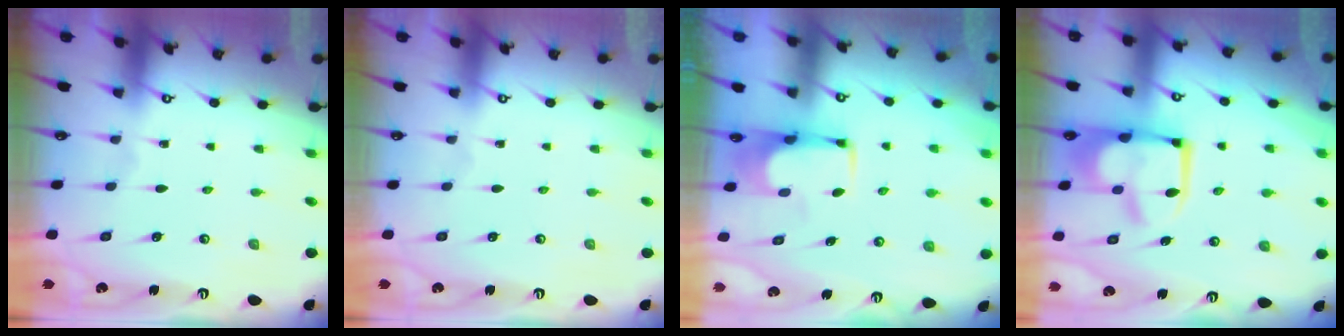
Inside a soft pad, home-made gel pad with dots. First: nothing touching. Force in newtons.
{"total": 0.0}
{"total": 1.0, "press": 1.0, "slide": 0.1}
{"total": 10.6, "press": 10.5, "slide": 1.2}